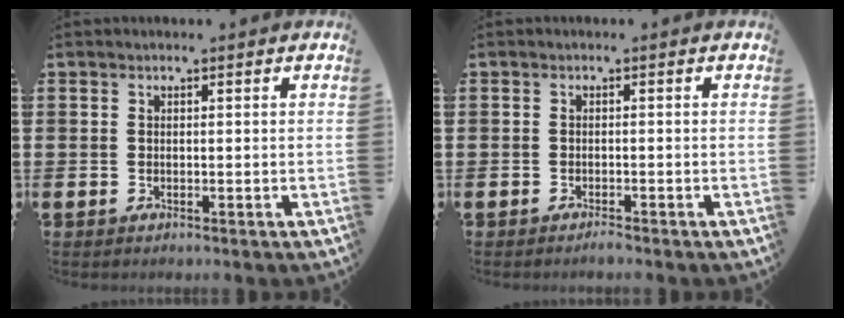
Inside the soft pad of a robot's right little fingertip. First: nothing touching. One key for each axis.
{"total": 0.8, "fx": -0.7, "fy": 0.0, "fz": 0.3, "tx": -0.006, "ty": -0.003, "tz": -0.014}